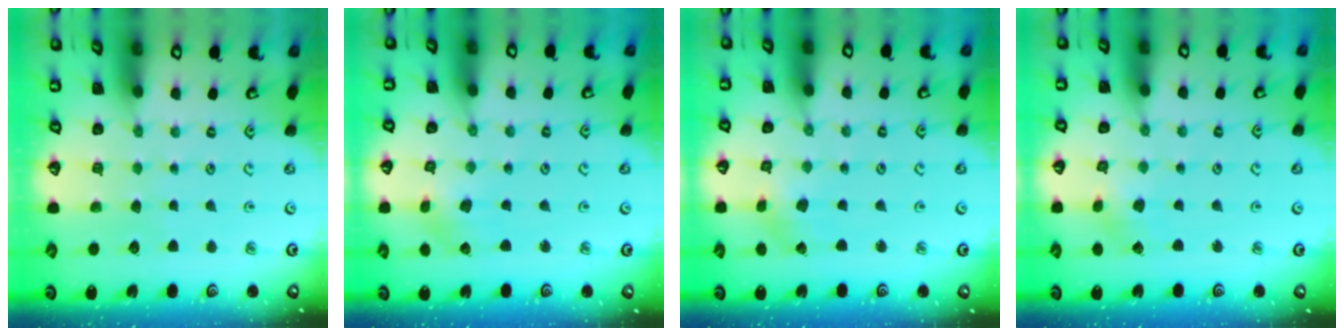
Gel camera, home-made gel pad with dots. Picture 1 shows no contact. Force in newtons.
{"total": 2.2, "press": 2.1, "slide": 0.6}
{"total": 1.4, "press": 1.4, "slide": 0.3}
{"total": 2.0, "press": 2.0, "slide": 0.1}